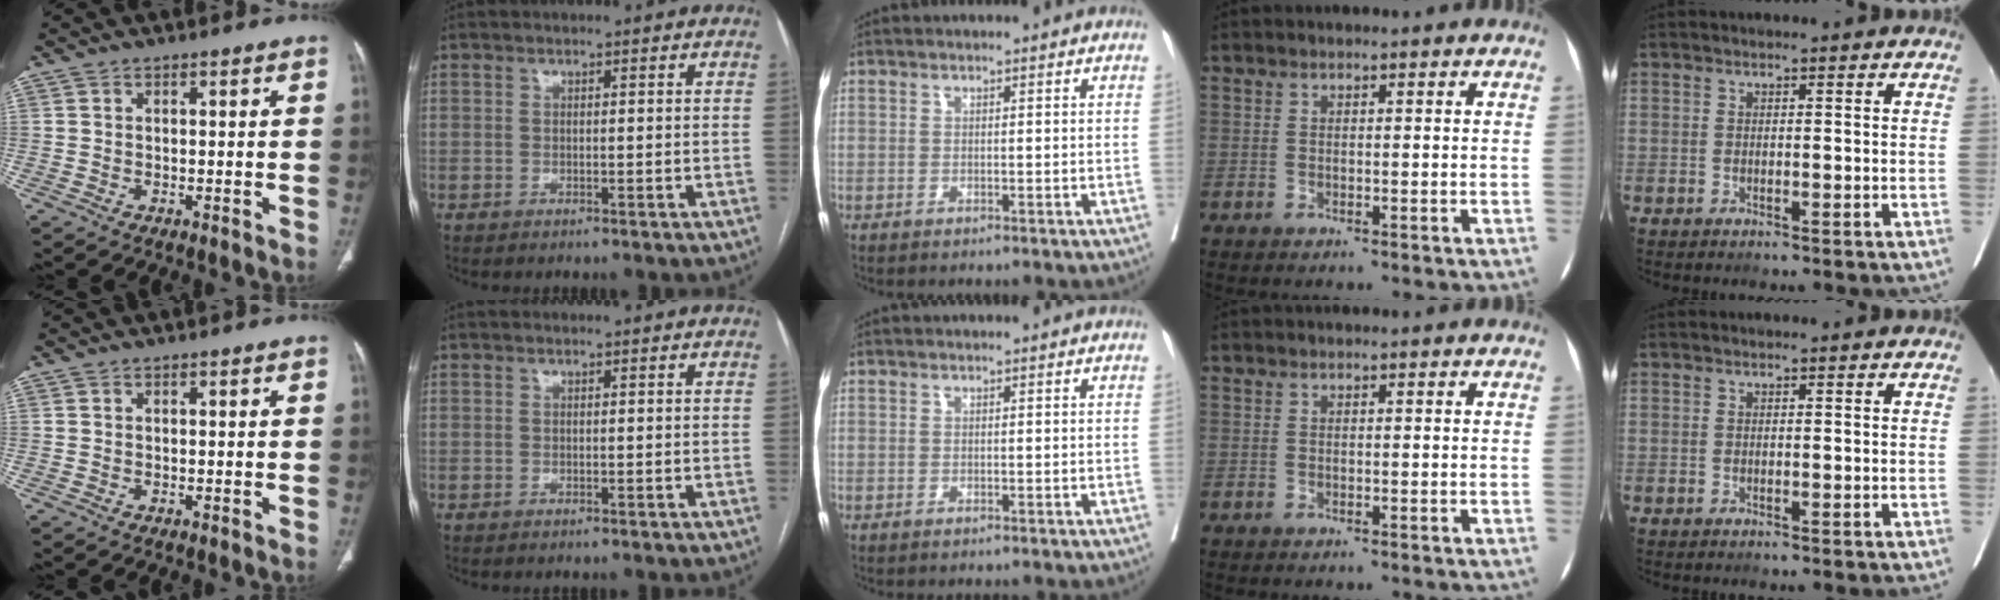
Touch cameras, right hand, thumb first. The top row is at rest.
{}